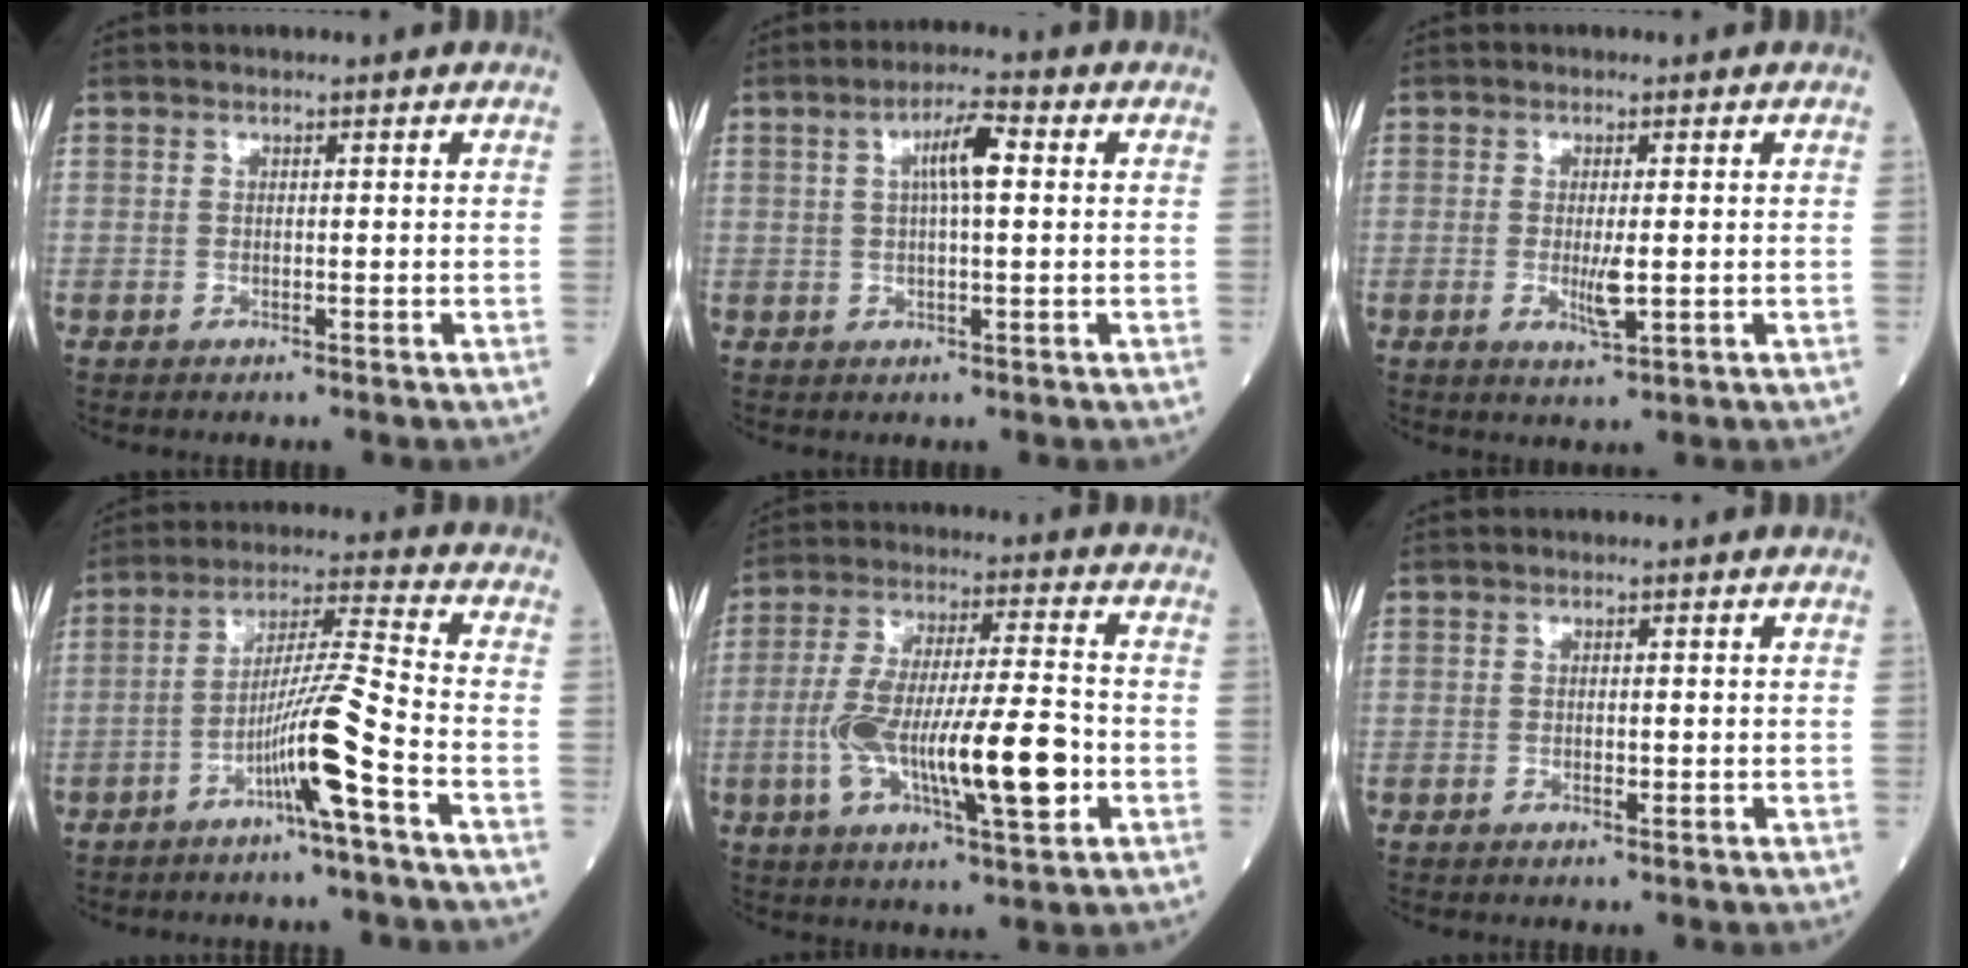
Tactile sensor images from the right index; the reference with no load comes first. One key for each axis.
{"total": 5.4, "fx": 1.2, "fy": 0.7, "fz": 5.2, "tx": -0.093, "ty": 0.012, "tz": 0.020}
{"total": 3.4, "fx": -0.5, "fy": 0.5, "fz": 3.3, "tx": -0.062, "ty": -0.006, "tz": -0.007}
{"total": 9.3, "fx": -4.5, "fy": -1.3, "fz": 8.0, "tx": -0.151, "ty": 0.008, "tz": -0.085}
{"total": 15.9, "fx": -3.8, "fy": 2.7, "fz": 15.2, "tx": -0.281, "ty": 0.002, "tz": -0.063}
{"total": 0.8, "fx": -0.3, "fy": 0.2, "fz": 0.7, "tx": -0.013, "ty": 0.000, "tz": -0.004}